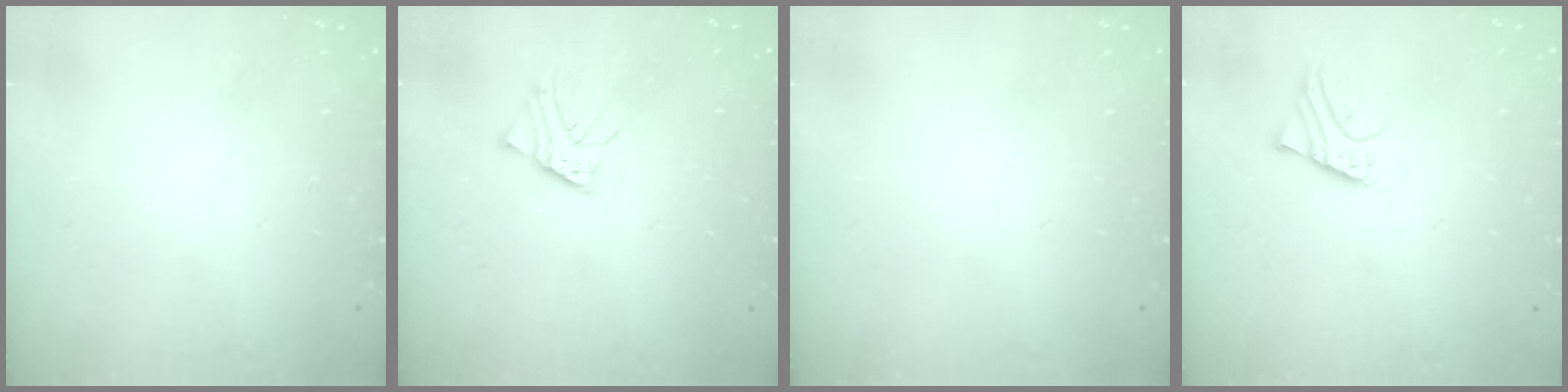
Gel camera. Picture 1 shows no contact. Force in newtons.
{"total": 1.8, "press": 1.8, "slide": 0.2}
{"total": 0.0}
{"total": 2.4, "press": 2.4, "slide": 0.0}